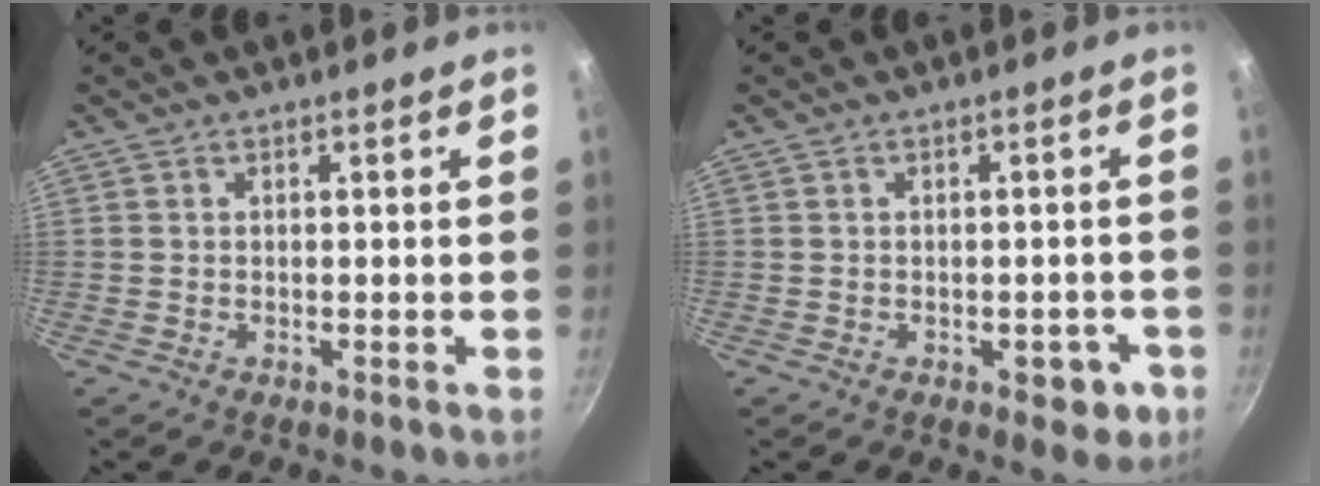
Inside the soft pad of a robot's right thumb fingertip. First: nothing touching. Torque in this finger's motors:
{"motor_torque": [0.05, -0.01, -0.24, 0.09, 0.00]}